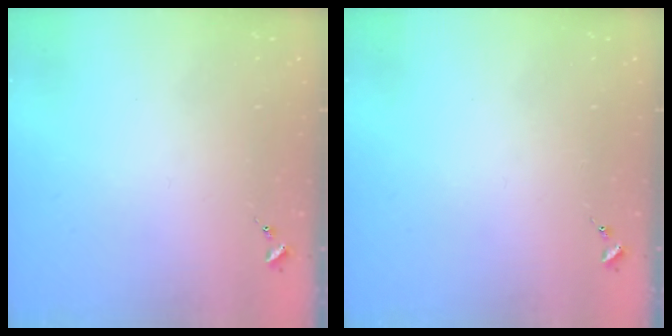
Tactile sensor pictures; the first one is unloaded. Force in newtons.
{"total": 0.0}